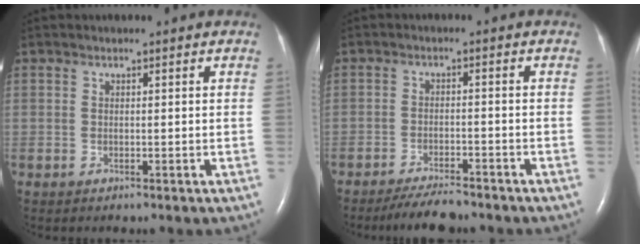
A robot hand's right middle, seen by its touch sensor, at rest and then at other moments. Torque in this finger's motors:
{"motor_torque": [0.11, -0.10, 0.09, 0.02]}